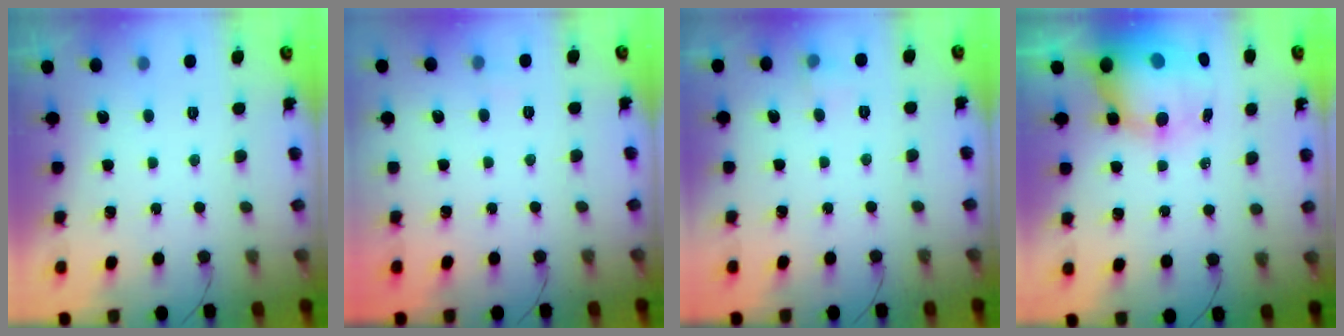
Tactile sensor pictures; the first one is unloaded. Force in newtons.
{"total": 3.4, "press": 3.3, "slide": 1.0}
{"total": 3.7, "press": 3.6, "slide": 1.1}
{"total": 12.6, "press": 12.3, "slide": 2.9}